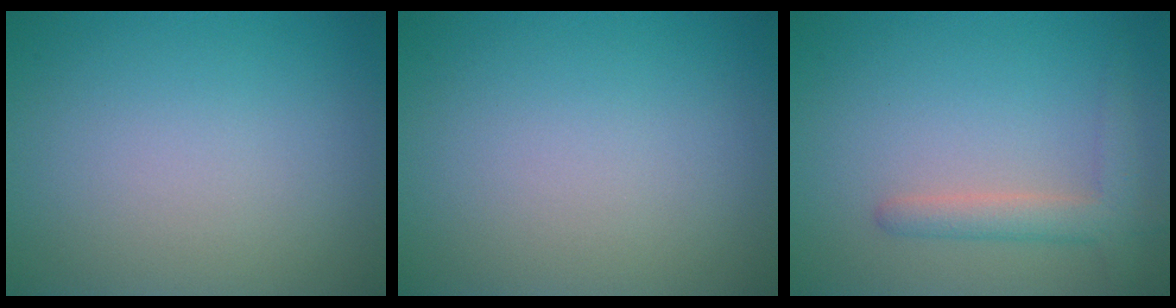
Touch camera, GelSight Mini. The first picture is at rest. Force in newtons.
{"total": 0.0}
{"total": 2.9, "press": 2.9, "slide": 0.2}